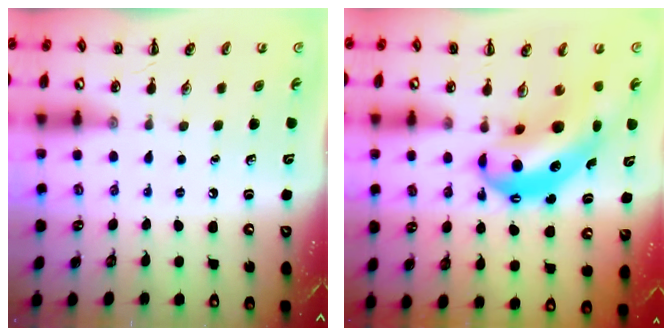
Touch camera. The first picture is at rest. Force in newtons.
{"total": 12.8, "press": 12.4, "slide": 3.1}